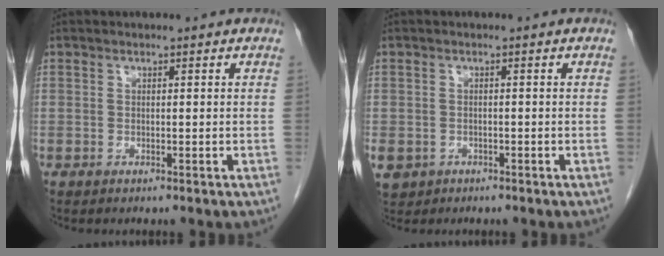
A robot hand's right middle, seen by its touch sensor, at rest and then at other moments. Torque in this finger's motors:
{"motor_torque": [0.32, -0.24, 0.04, 0.00]}